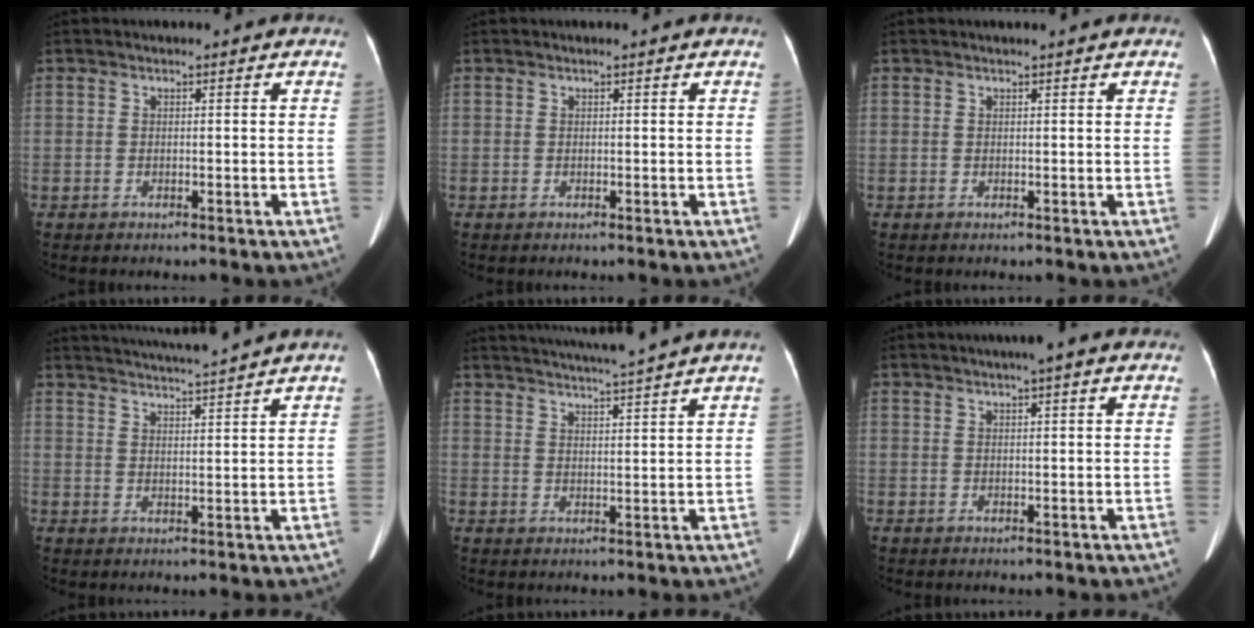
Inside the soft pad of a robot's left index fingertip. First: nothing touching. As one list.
[{"total": 0.0}, {"total": 1.1, "force": [1.0, -0.1, 0.4], "torque": [-0.005, 0.007, 0.016]}, {"total": 9.7, "force": [9.0, -1.9, 3.1], "torque": [-0.056, 0.001, 0.135]}, {"total": 11.0, "force": [10.0, -2.1, 4.2], "torque": [-0.072, -0.006, 0.141]}, {"total": 3.6, "force": [2.5, 0.0, 2.6], "torque": [-0.037, 0.023, 0.036]}]